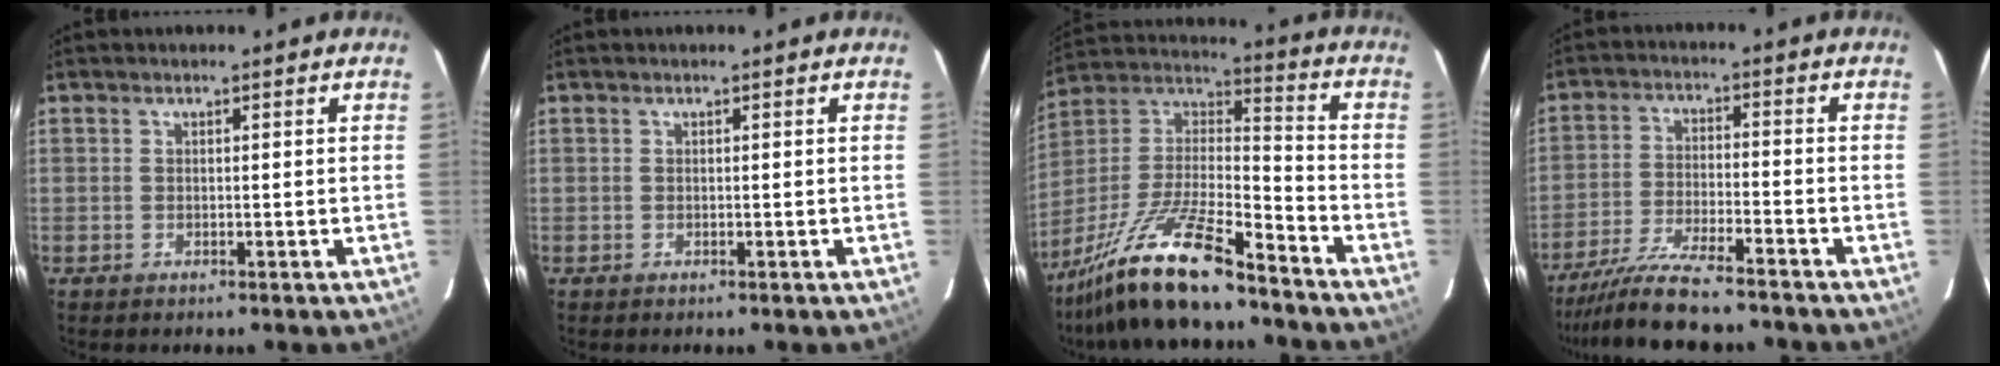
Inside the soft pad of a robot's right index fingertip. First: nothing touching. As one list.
[{"total": 0.0}, {"total": 18.2, "force": [-13.9, 2.9, 11.4], "torque": [-0.241, -0.010, -0.256]}, {"total": 10.6, "force": [-9.4, 0.5, 4.9], "torque": [-0.083, -0.020, -0.161]}]